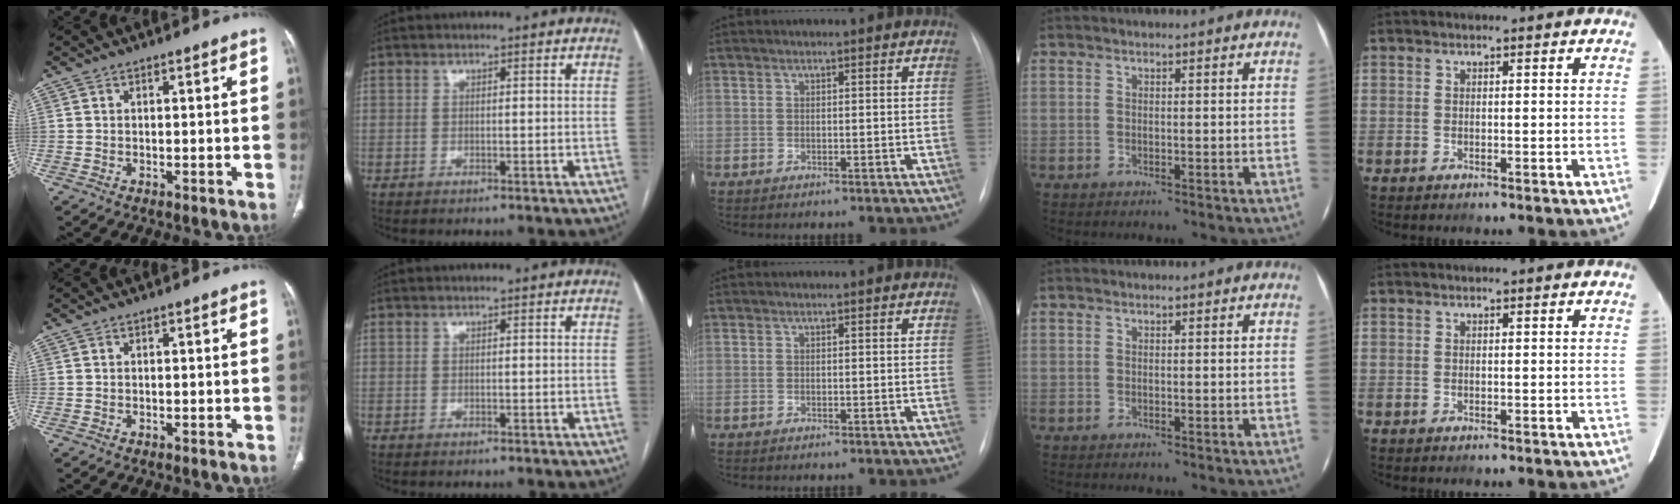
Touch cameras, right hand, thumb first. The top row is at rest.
{}